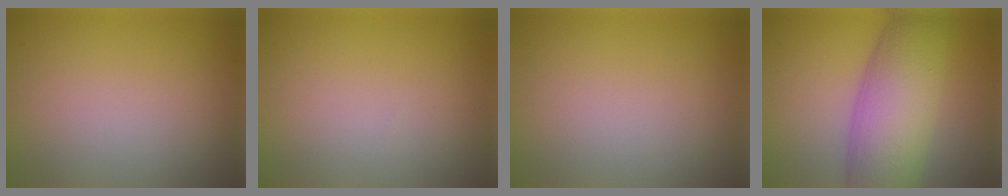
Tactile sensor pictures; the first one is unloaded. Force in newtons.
{"total": 0.0}
{"total": 0.0}
{"total": 10.0, "press": 10.0, "slide": 0.3}